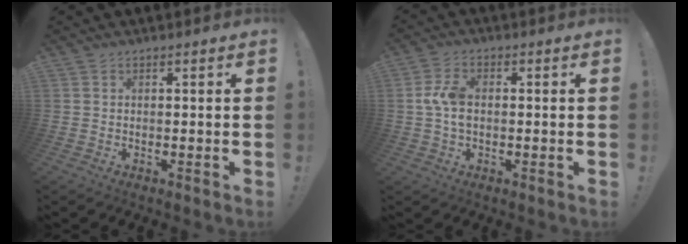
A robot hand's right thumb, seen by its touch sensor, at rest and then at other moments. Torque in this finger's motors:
{"motor_torque": [1.14, 0.85, 0.40, -0.43, 0.00]}